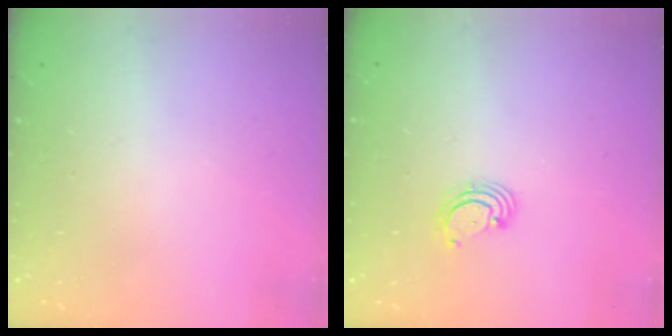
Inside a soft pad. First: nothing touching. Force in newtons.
{"total": 2.6, "press": 2.6, "slide": 0.3}